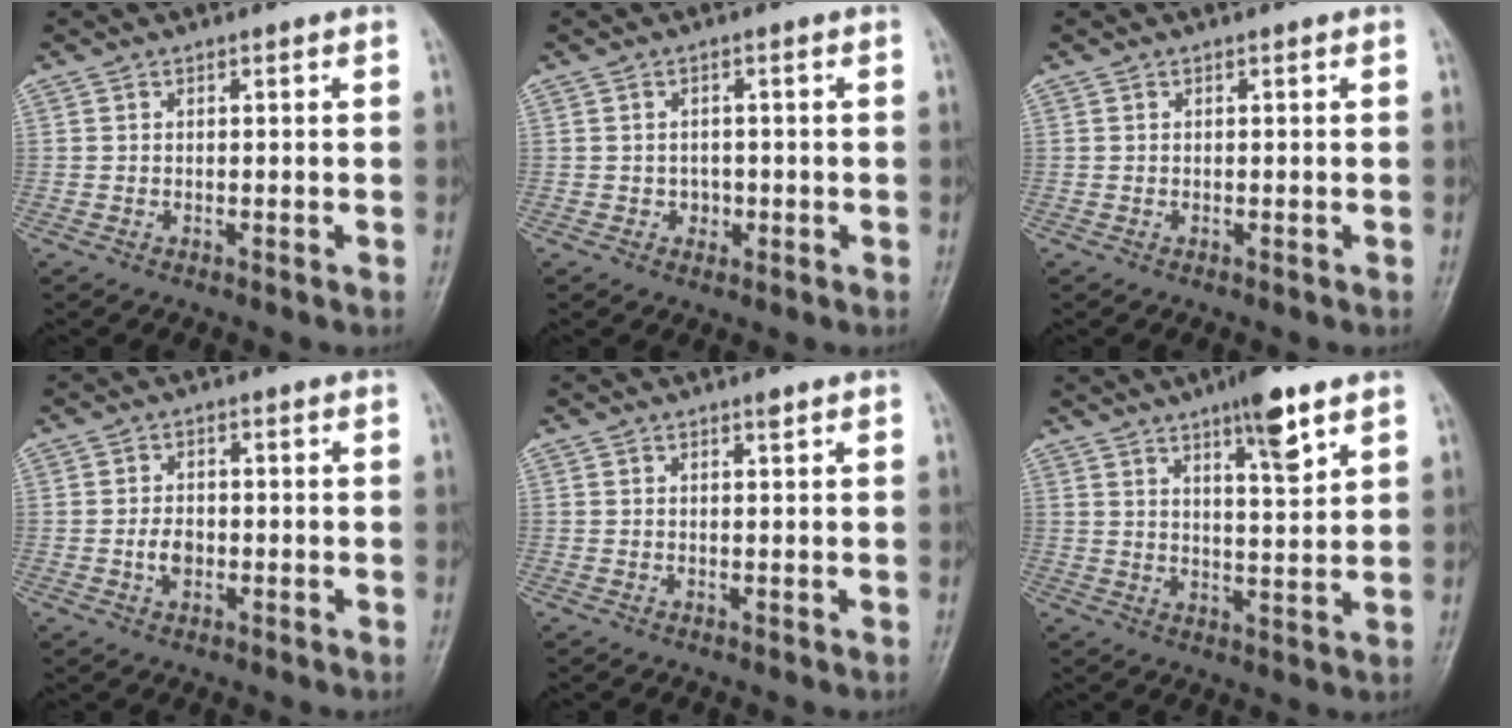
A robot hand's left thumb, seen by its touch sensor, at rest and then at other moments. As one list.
[{"total": 1.1, "force": [-0.1, 1.0, 0.4], "torque": [-0.003, 0.001, 0.001]}, {"total": 0.0}, {"total": 3.3, "force": [-0.7, 2.3, 2.2], "torque": [-0.029, 0.005, -0.015]}, {"total": 0.8, "force": [0.6, 0.2, 0.5], "torque": [-0.008, -0.003, 0.009]}, {"total": 9.1, "force": [5.6, 1.9, 6.9], "torque": [-0.099, -0.030, 0.086]}]